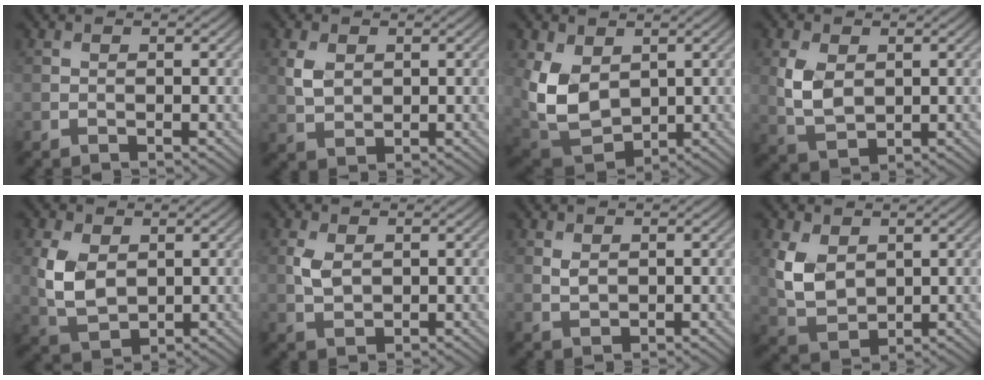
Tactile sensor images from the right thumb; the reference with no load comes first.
{"total": 3.5, "force": [1.0, 2.4, 2.3], "torque": [-0.057, 0.001, 0.022]}
{"total": 10.1, "force": [1.5, 7.1, 7.0], "torque": [-0.189, -0.009, 0.031]}
{"total": 5.6, "force": [1.0, 3.8, 4.1], "torque": [-0.097, -0.001, 0.023]}
{"total": 7.1, "force": [1.1, 4.8, 5.1], "torque": [-0.127, -0.003, 0.026]}
{"total": 3.3, "force": [0.7, 2.1, 2.4], "torque": [-0.062, -0.001, 0.017]}
{"total": 1.7, "force": [0.6, 1.2, 1.1], "torque": [-0.029, -0.004, 0.016]}
{"total": 7.3, "force": [1.9, 5.1, 4.9], "torque": [-0.124, -0.005, 0.042]}